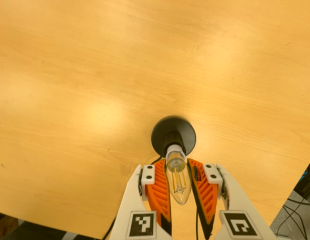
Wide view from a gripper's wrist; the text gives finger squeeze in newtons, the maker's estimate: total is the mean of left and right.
{"total": 19.7, "left": 20.9, "right": 18.5}